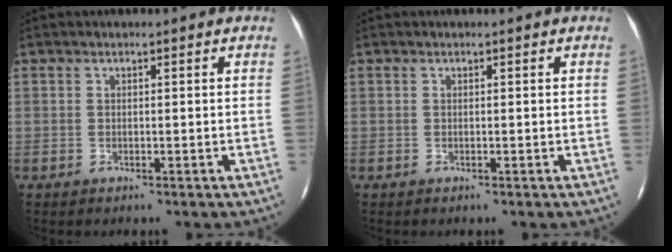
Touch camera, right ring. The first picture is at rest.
{"total": 0.0}